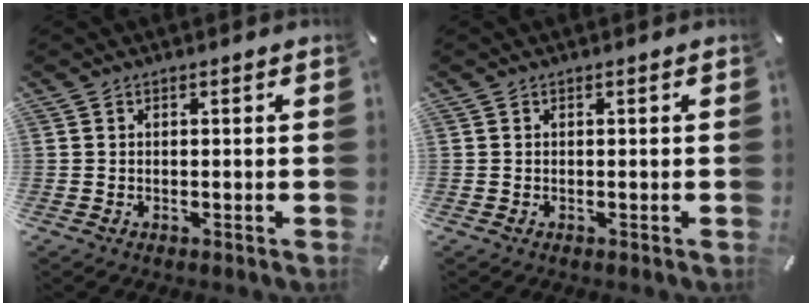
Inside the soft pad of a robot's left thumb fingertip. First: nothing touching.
{"total": 0.0}